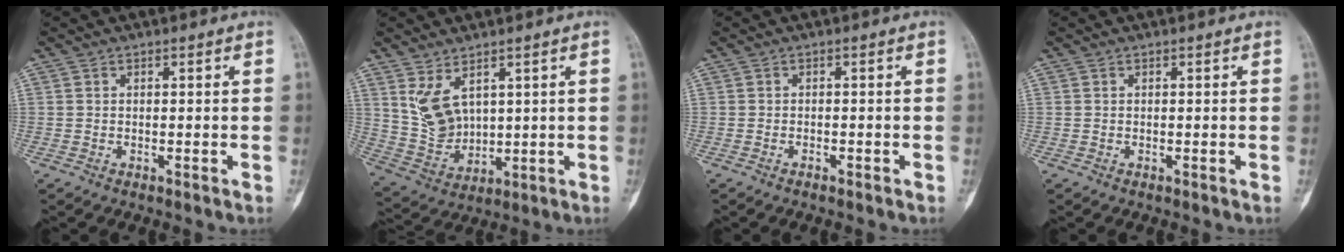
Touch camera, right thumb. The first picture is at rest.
{"total": 8.1, "force": [3.6, 4.8, 5.5], "torque": [-0.093, -0.022, 0.091]}
{"total": 0.8, "force": [-0.7, 0.3, 0.4], "torque": [-0.010, 0.007, -0.009]}
{"total": 0.0}